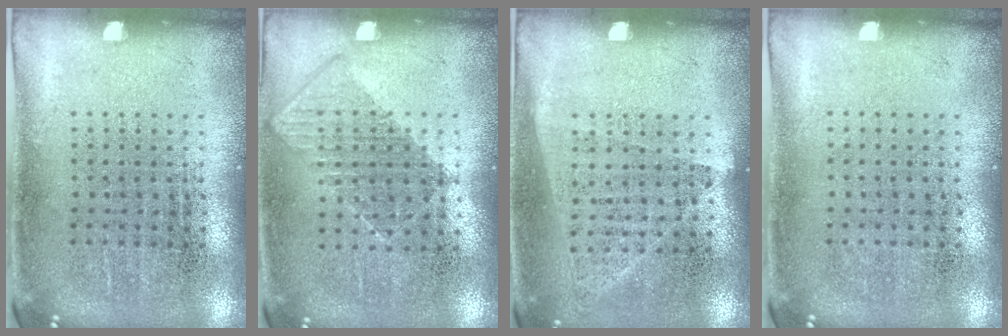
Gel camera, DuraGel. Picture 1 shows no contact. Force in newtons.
{"total": 0.8, "press": 0.6, "slide": 0.4}
{"total": 1.0, "press": 0.9, "slide": 0.4}
{"total": 0.0}